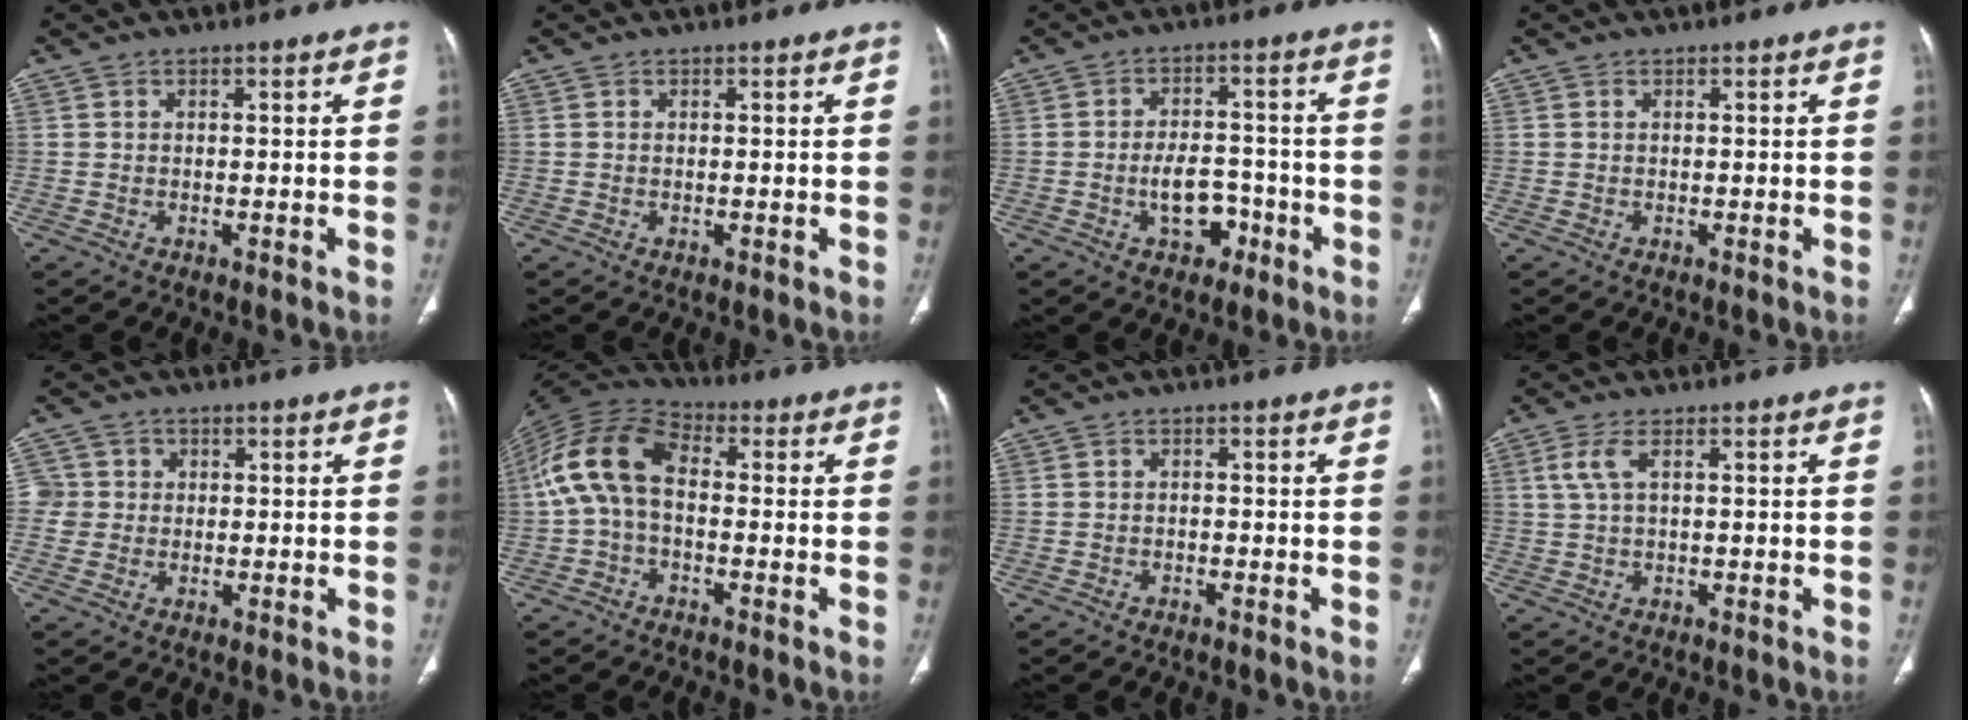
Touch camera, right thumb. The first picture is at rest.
{"total": 0.0}
{"total": 6.8, "force": [-2.7, 4.4, 4.5], "torque": [-0.053, 0.029, -0.040]}
{"total": 0.0}
{"total": 3.6, "force": [0.3, 3.5, 0.2], "torque": [0.025, 0.008, 0.004]}
{"total": 12.0, "force": [0.0, 7.2, 9.6], "torque": [-0.189, 0.034, -0.014]}
{"total": 0.6, "force": [-0.5, 0.3, 0.2], "torque": [-0.004, 0.002, -0.011]}
{"total": 3.0, "force": [1.0, 0.9, 2.7], "torque": [-0.083, 0.010, 0.025]}